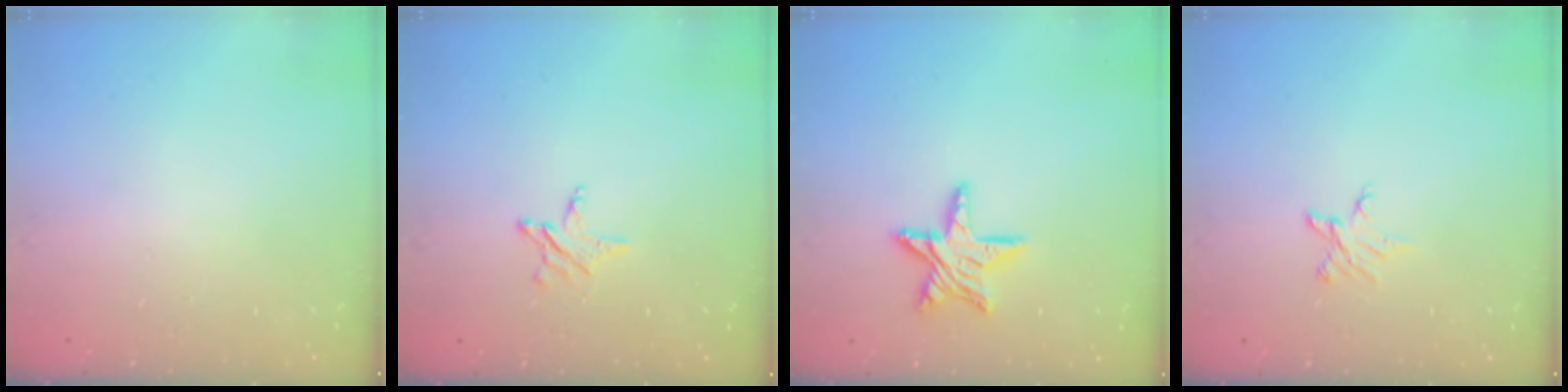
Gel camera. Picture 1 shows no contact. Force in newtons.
{"total": 2.9, "press": 2.9, "slide": 0.3}
{"total": 11.1, "press": 11.1, "slide": 1.0}
{"total": 4.0, "press": 4.0, "slide": 0.5}